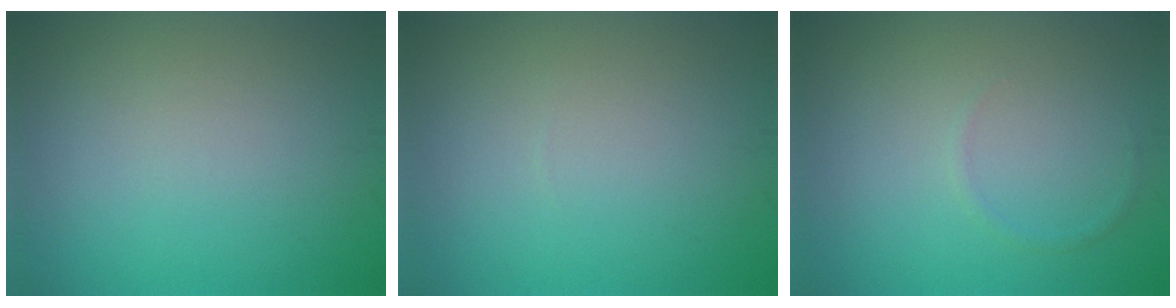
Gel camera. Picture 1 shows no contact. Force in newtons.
{"total": 0.0}
{"total": 0.5, "press": 0.5, "slide": 0.0}